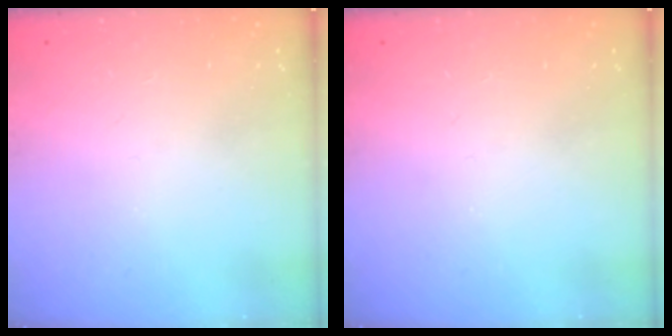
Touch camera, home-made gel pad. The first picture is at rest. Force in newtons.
{"total": 0.0}